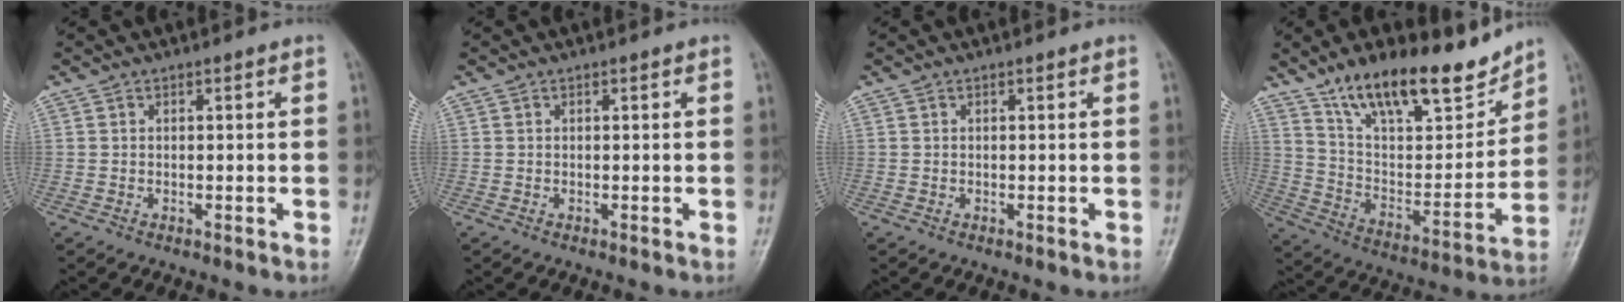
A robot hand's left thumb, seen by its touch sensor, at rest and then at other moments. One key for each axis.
{"total": 0.0}
{"total": 0.0}
{"total": 20.8, "fx": 15.3, "fy": 7.5, "fz": 11.9, "tx": -0.145, "ty": -0.078, "tz": 0.263}